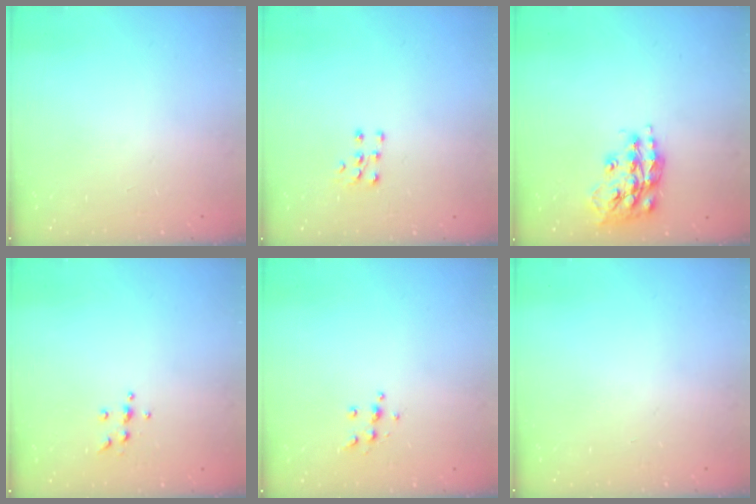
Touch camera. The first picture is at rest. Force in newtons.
{"total": 5.0, "press": 5.0, "slide": 0.6}
{"total": 16.0, "press": 16.0, "slide": 1.2}
{"total": 4.9, "press": 4.9, "slide": 0.7}
{"total": 6.7, "press": 6.7, "slide": 0.8}
{"total": 0.0}